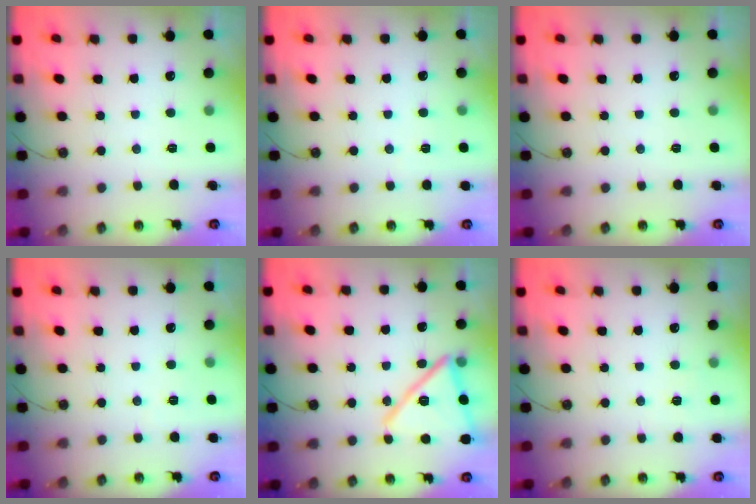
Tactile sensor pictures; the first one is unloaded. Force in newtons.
{"total": 1.9, "press": 1.7, "slide": 1.0}
{"total": 0.0}
{"total": 1.4, "press": 1.4, "slide": 0.5}
{"total": 17.1, "press": 17.1, "slide": 1.6}
{"total": 2.5, "press": 2.4, "slide": 0.4}